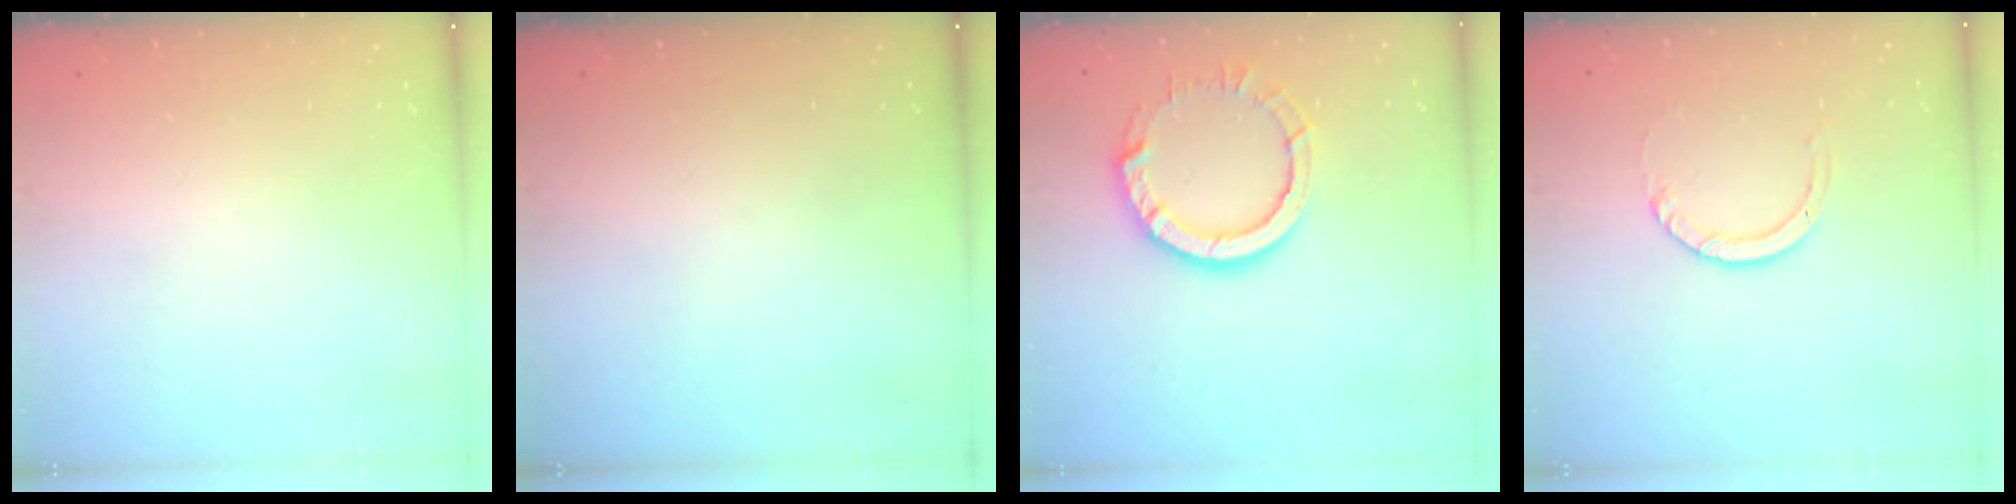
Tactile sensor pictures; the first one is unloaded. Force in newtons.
{"total": 0.0}
{"total": 9.8, "press": 9.8, "slide": 0.4}
{"total": 3.9, "press": 3.9, "slide": 0.4}